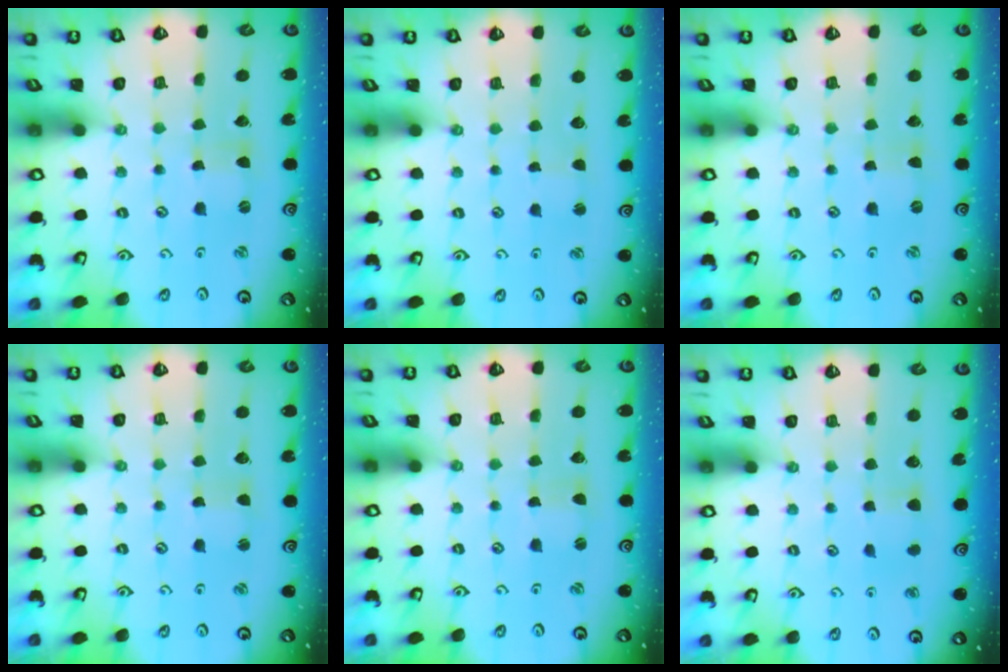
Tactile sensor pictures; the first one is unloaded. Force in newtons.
{"total": 1.1, "press": 1.1, "slide": 0.2}
{"total": 0.0}
{"total": 1.3, "press": 1.2, "slide": 0.1}
{"total": 0.8, "press": 0.8, "slide": 0.0}
{"total": 4.4, "press": 4.3, "slide": 0.7}